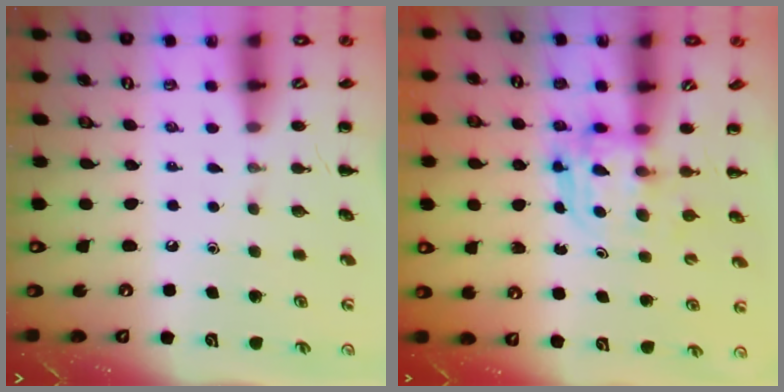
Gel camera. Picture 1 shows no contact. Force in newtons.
{"total": 3.8, "press": 3.8, "slide": 0.3}